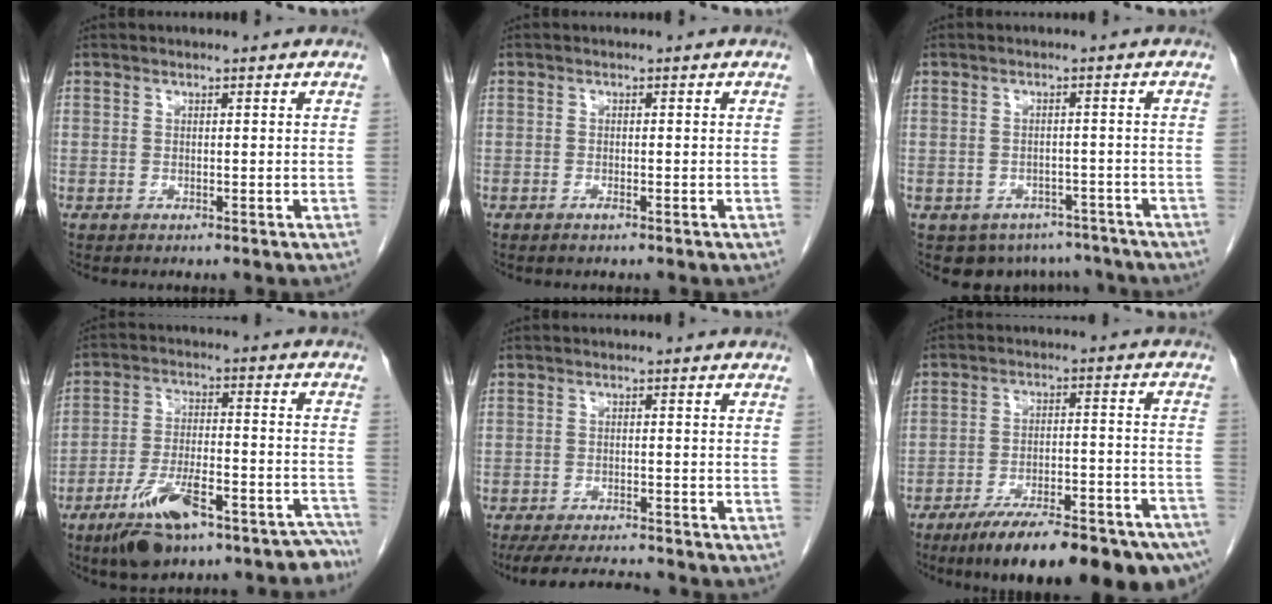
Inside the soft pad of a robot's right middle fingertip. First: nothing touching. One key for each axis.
{"total": 0.6, "fx": -0.5, "fy": 0.1, "fz": 0.4, "tx": -0.012, "ty": 0.000, "tz": -0.008}
{"total": 7.5, "fx": -5.9, "fy": 4.6, "fz": 0.9, "tx": -0.005, "ty": 0.009, "tz": -0.067}
{"total": 16.2, "fx": -12.6, "fy": 4.6, "fz": 9.1, "tx": -0.100, "ty": 0.043, "tz": -0.200}
{"total": 6.8, "fx": -6.4, "fy": 0.4, "fz": 2.2, "tx": -0.037, "ty": -0.011, "tz": -0.100}
{"total": 22.7, "fx": -17.2, "fy": 4.1, "fz": 14.2, "tx": -0.144, "ty": 0.005, "tz": -0.243}